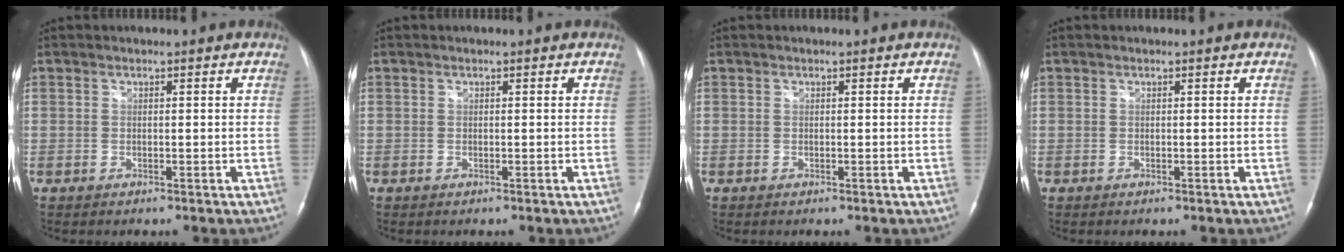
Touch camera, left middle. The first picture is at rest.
{"total": 0.0}
{"total": 0.0}
{"total": 0.0}